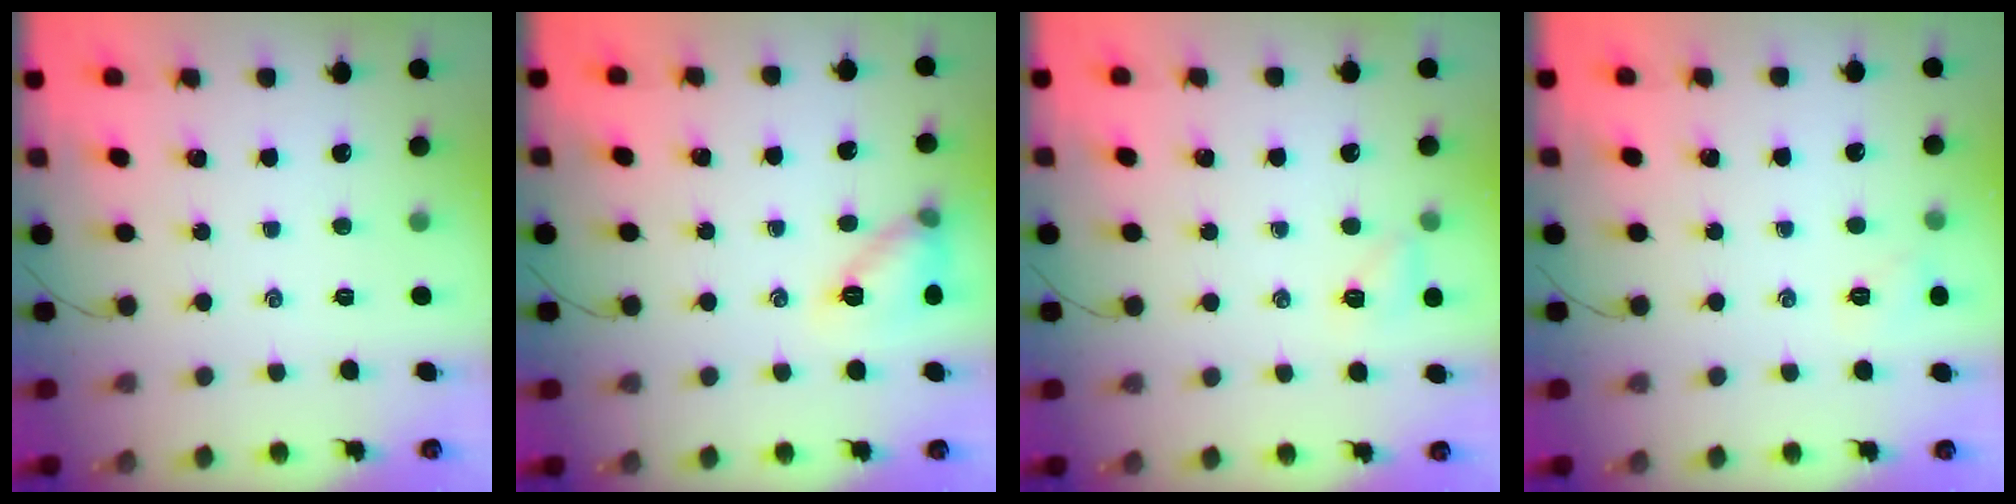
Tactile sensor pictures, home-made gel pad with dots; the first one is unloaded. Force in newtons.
{"total": 10.5, "press": 10.4, "slide": 0.7}
{"total": 6.1, "press": 6.0, "slide": 1.4}
{"total": 5.1, "press": 4.9, "slide": 1.3}